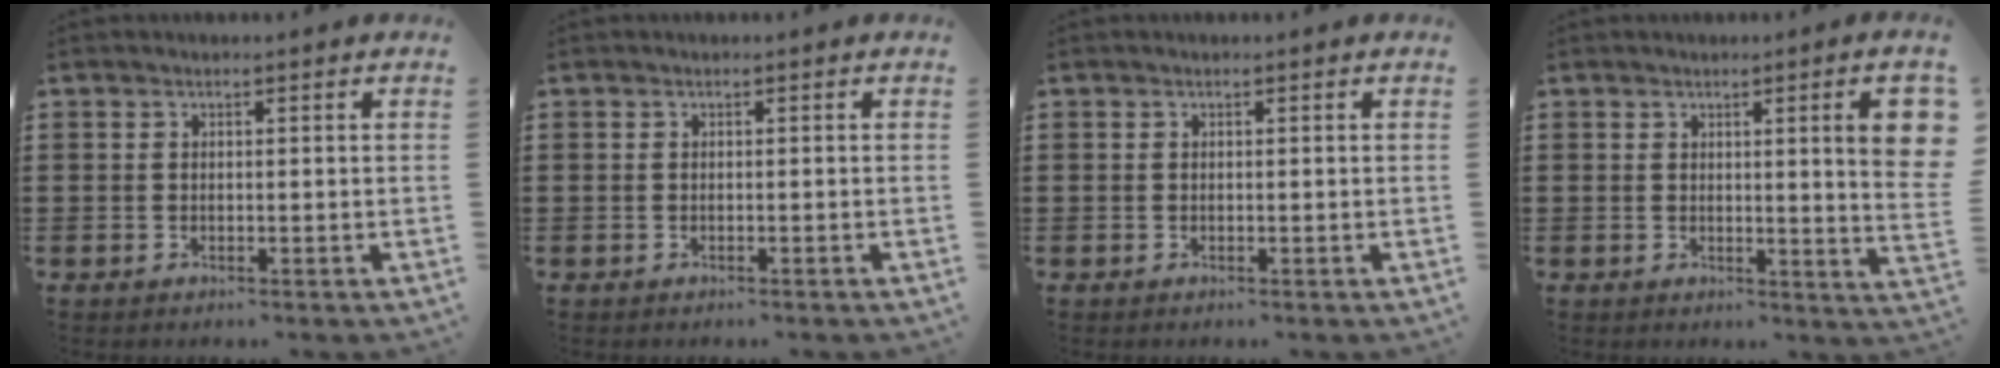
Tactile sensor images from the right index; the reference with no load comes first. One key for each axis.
{"total": 0.0}
{"total": 0.0}
{"total": 6.3, "fx": 1.9, "fy": 0.3, "fz": 6.0, "tx": -0.088, "ty": -0.011, "tz": 0.024}